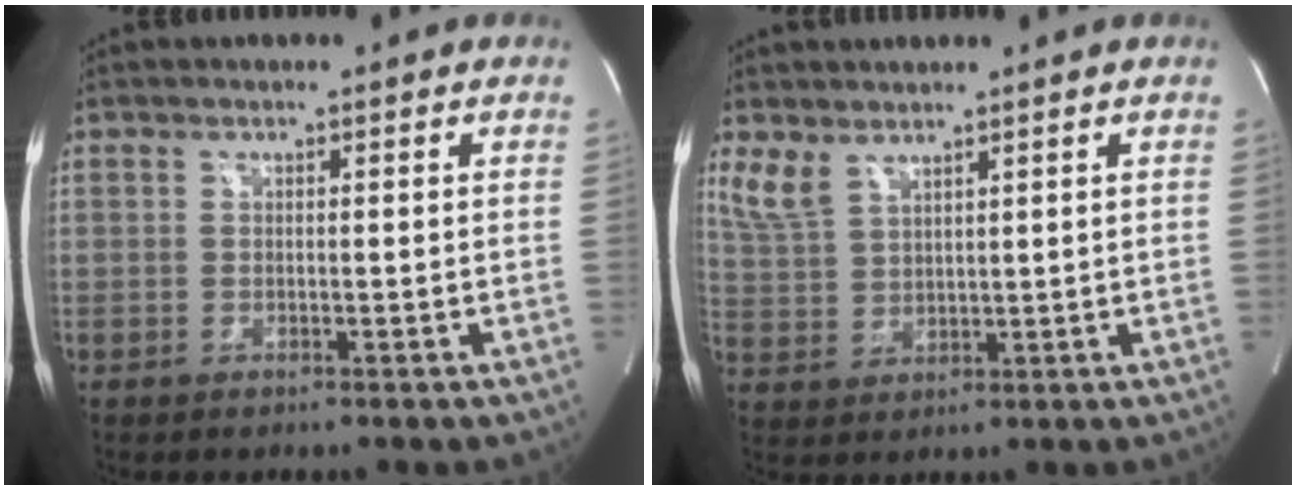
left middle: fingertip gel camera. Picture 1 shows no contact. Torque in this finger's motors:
{"motor_torque": [0.57, -0.66, 0.41, 0.09]}